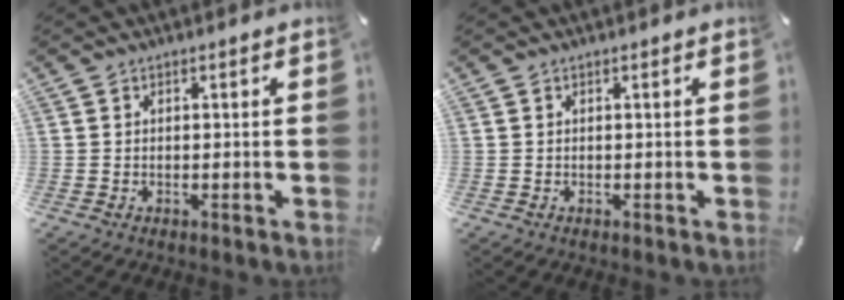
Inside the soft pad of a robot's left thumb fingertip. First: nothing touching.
{"total": 0.0}